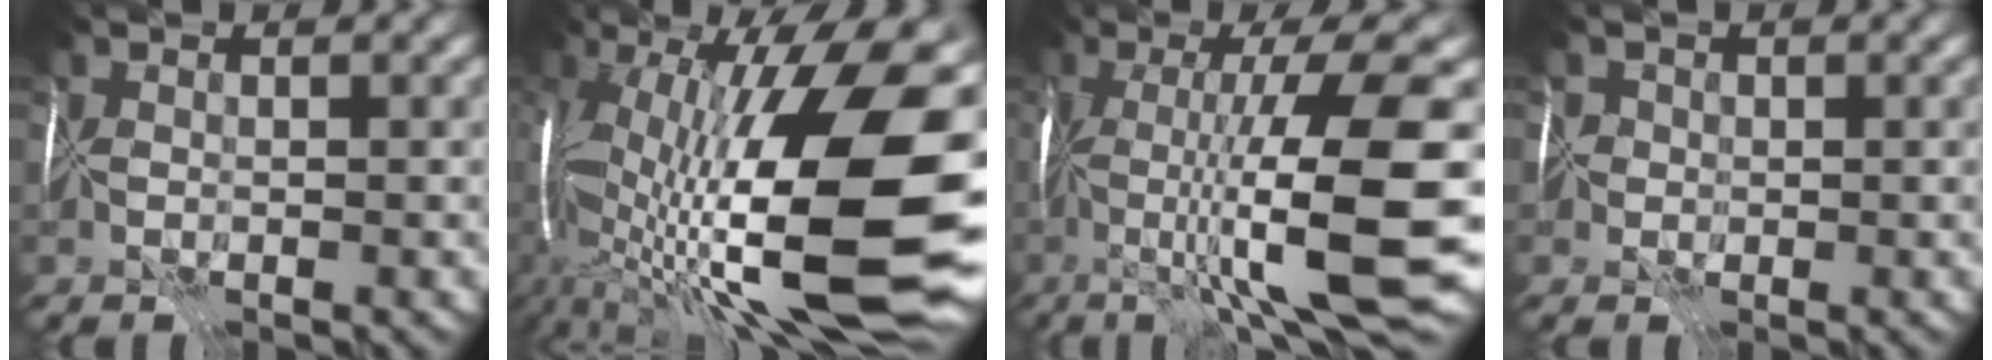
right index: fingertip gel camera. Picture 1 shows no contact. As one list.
[{"total": 19.7, "force": [-1.9, 7.8, 18.0], "torque": [-0.319, 0.008, -0.044]}, {"total": 13.9, "force": [-2.1, 2.4, 13.5], "torque": [-0.204, 0.007, -0.024]}, {"total": 1.7, "force": [0.1, 1.7, 0.2], "torque": [0.004, 0.009, -0.006]}]